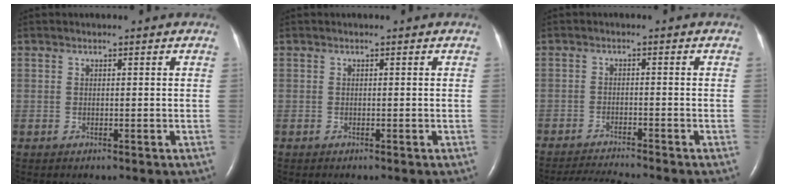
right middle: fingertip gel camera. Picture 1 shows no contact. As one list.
[{"total": 0.0}, {"total": 5.8, "force": [-5.5, -1.1, 1.4], "torque": [-0.025, -0.019, -0.094]}]